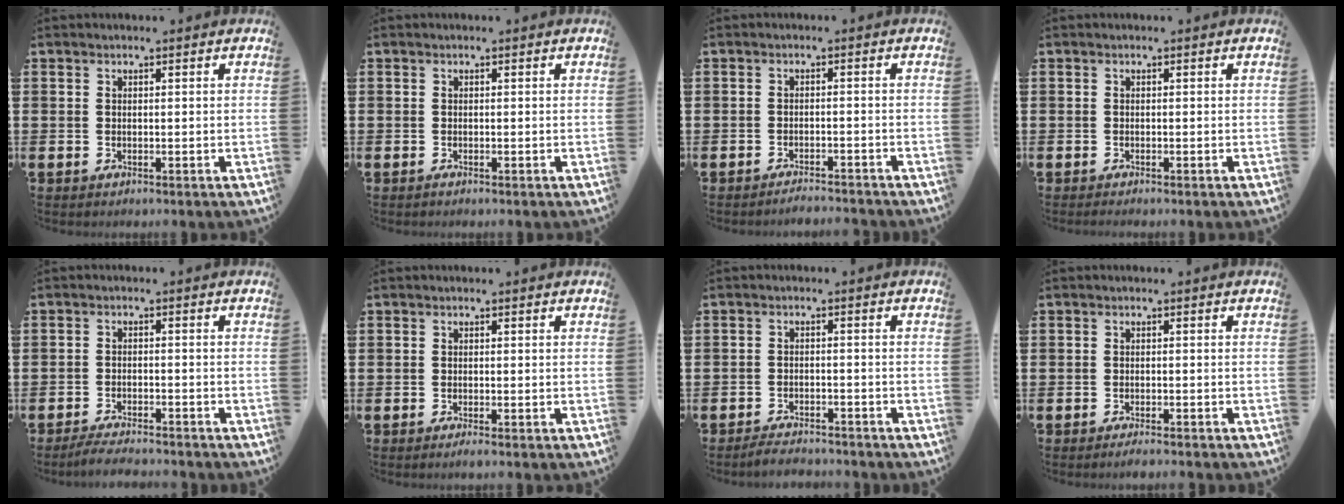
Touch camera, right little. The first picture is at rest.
{"total": 0.0}
{"total": 1.7, "force": [-1.6, -0.1, 0.2], "torque": [-0.005, 0.004, -0.033]}
{"total": 0.0}
{"total": 2.4, "force": [-2.4, 0.0, 0.4], "torque": [-0.009, 0.005, -0.049]}
{"total": 0.6, "force": [-0.3, 0.0, 0.5], "torque": [-0.008, -0.002, -0.006]}
{"total": 2.2, "force": [-2.2, 0.1, 0.0], "torque": [-0.006, 0.004, -0.047]}
{"total": 1.0, "force": [-0.9, 0.0, 0.5], "torque": [-0.008, -0.003, -0.017]}